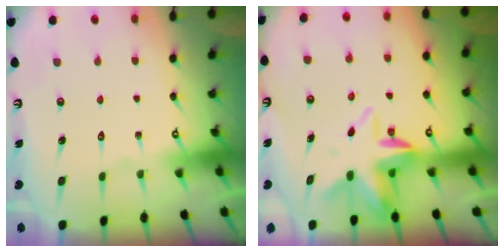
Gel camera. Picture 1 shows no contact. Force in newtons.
{"total": 7.1, "press": 6.9, "slide": 1.4}